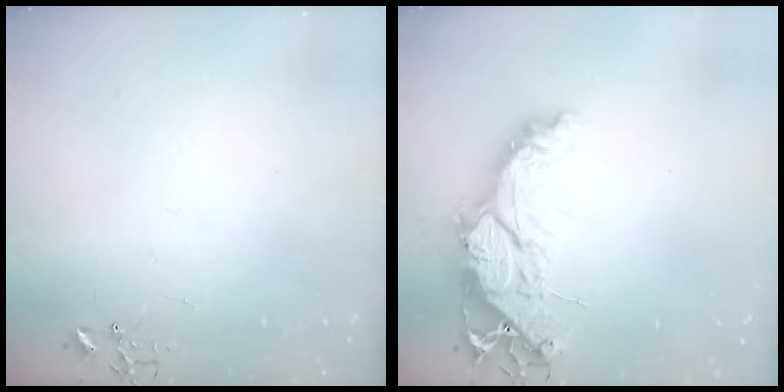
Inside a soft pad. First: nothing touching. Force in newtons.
{"total": 15.7, "press": 15.7, "slide": 1.2}